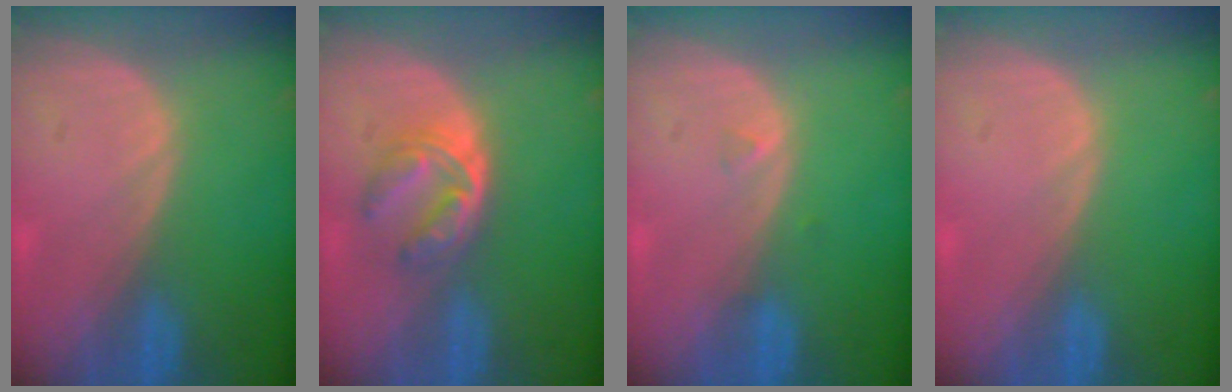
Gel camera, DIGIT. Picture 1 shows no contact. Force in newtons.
{"total": 6.2, "press": 5.1, "slide": 3.6}
{"total": 0.7, "press": 0.7, "slide": 0.2}
{"total": 0.0}